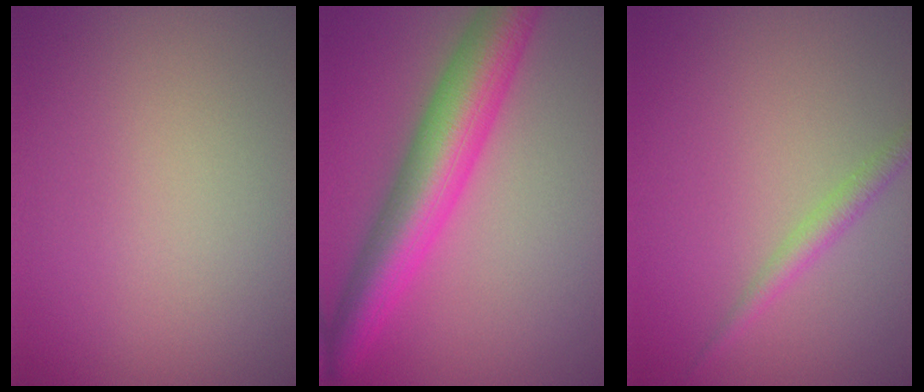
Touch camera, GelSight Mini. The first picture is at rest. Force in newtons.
{"total": 7.5, "press": 7.5, "slide": 0.1}
{"total": 1.7, "press": 1.7, "slide": 0.0}